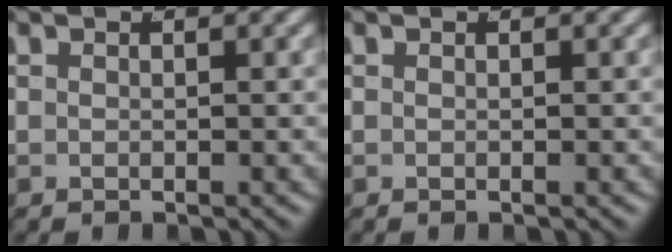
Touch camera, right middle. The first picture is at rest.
{"total": 0.0}